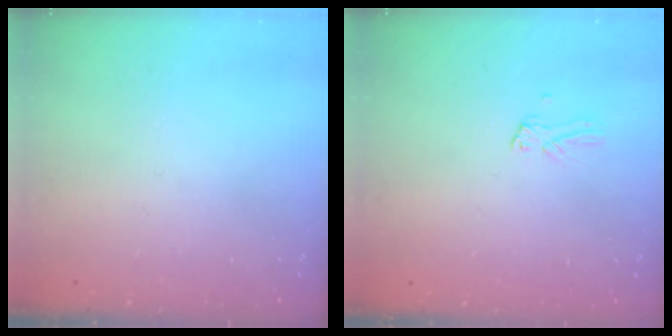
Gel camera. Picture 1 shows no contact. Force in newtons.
{"total": 0.0}